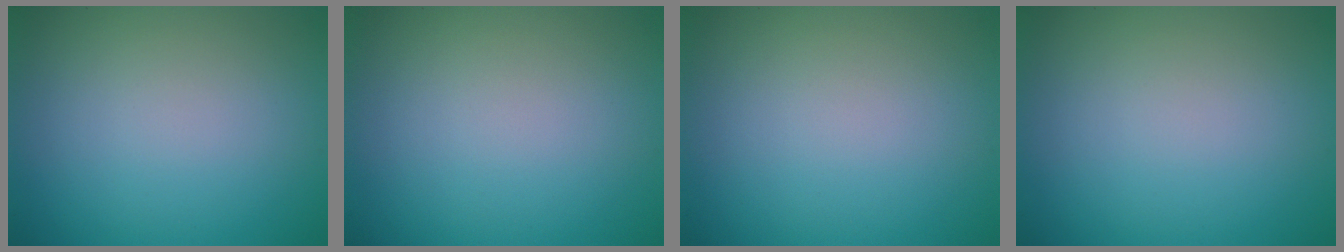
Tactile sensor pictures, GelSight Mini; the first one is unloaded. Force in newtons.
{"total": 0.0}
{"total": 0.0}
{"total": 0.0}